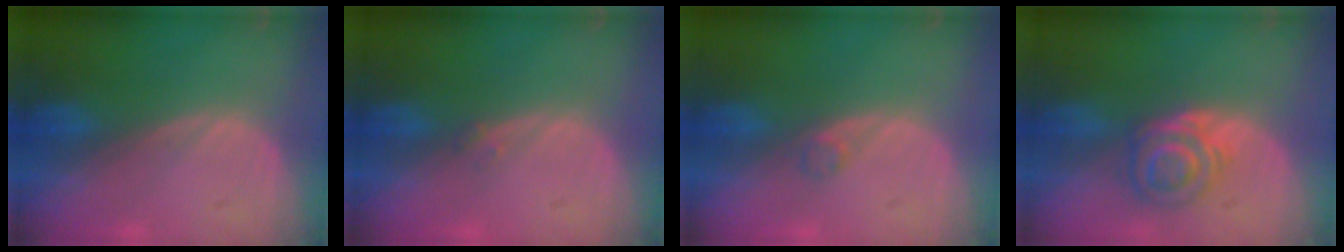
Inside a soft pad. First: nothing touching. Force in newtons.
{"total": 0.8, "press": 0.7, "slide": 0.4}
{"total": 1.2, "press": 1.2, "slide": 0.1}
{"total": 5.5, "press": 5.2, "slide": 1.8}